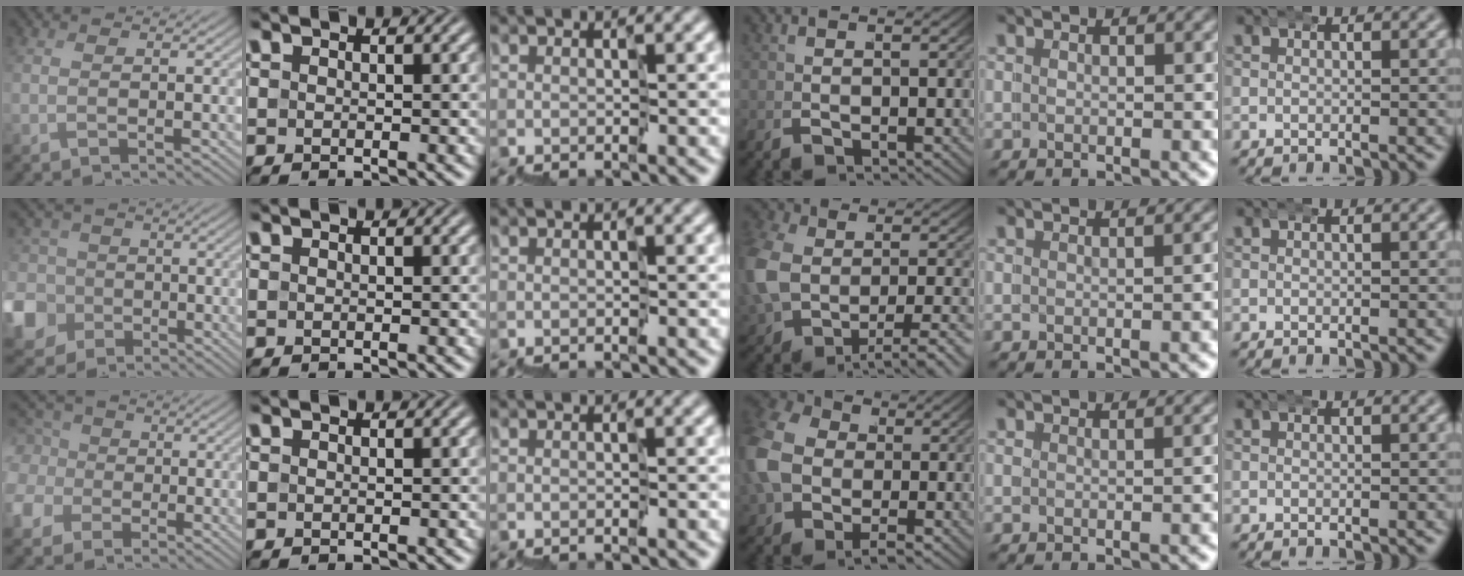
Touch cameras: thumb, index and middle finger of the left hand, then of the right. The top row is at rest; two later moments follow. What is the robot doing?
{"motion": "wrap", "object": "belt"}